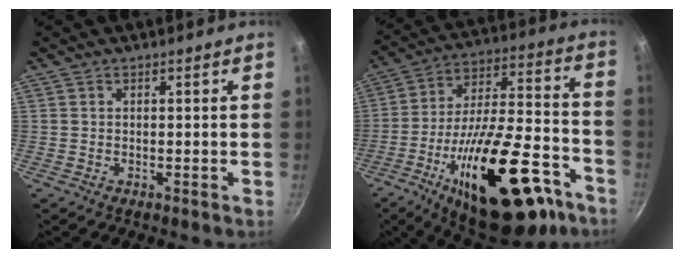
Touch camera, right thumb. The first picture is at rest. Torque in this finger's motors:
{"motor_torque": [1.82, 0.76, 2.20, -0.57, 0.75]}